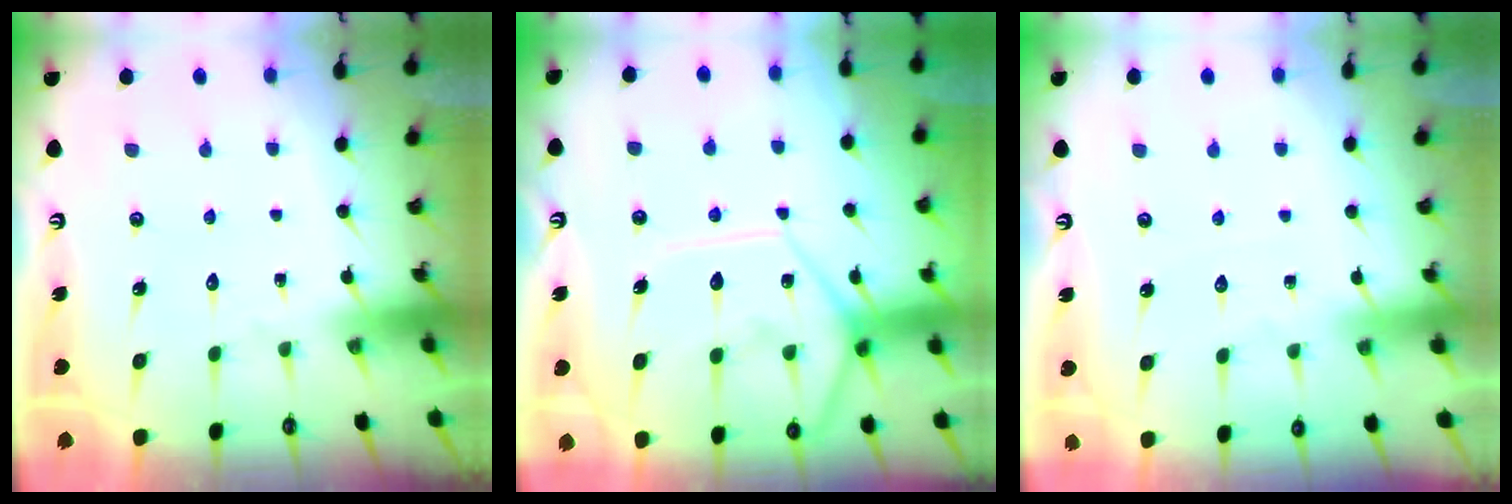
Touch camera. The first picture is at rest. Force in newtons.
{"total": 12.2, "press": 12.1, "slide": 1.2}
{"total": 2.0, "press": 2.0, "slide": 0.3}